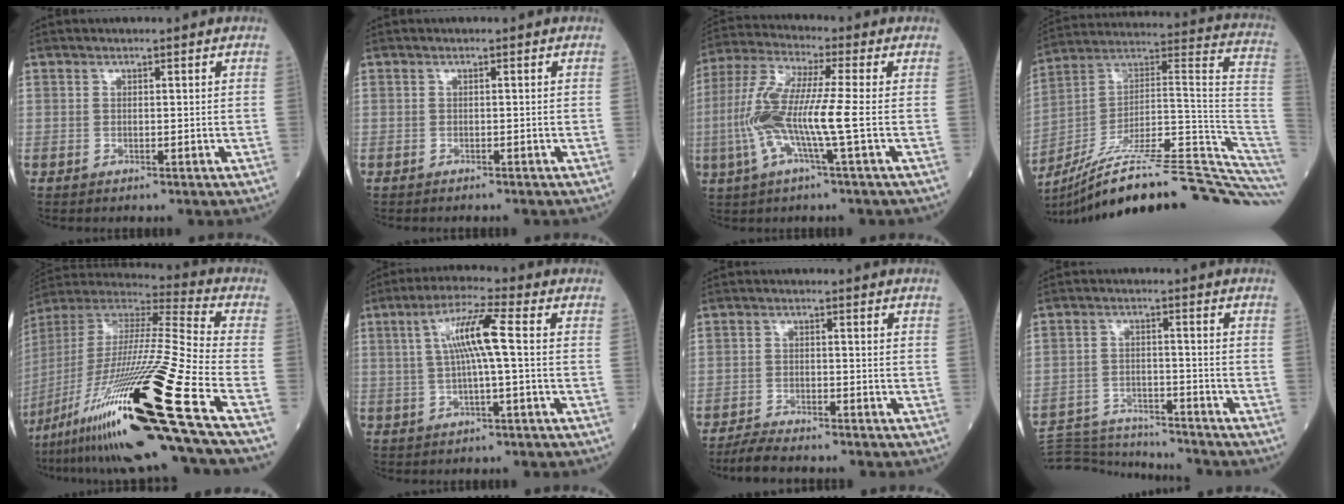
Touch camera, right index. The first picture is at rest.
{"total": 1.2, "force": [-1.2, 0.1, 0.5], "torque": [-0.008, -0.001, -0.015]}
{"total": 11.9, "force": [-2.0, 0.3, 11.7], "torque": [-0.254, 0.005, -0.050]}
{"total": 30.5, "force": [-25.0, 1.3, 17.3], "torque": [-0.158, 0.026, -0.372]}
{"total": 32.8, "force": [-17.7, -0.8, 27.6], "torque": [-0.519, -0.064, -0.329]}
{"total": 7.6, "force": [0.8, 0.1, 7.6], "torque": [-0.146, 0.017, 0.013]}
{"total": 4.3, "force": [-4.1, 0.4, 1.4], "torque": [-0.026, -0.015, -0.074]}
{"total": 13.4, "force": [-13.2, 1.3, 2.0], "torque": [-0.035, 0.012, -0.202]}